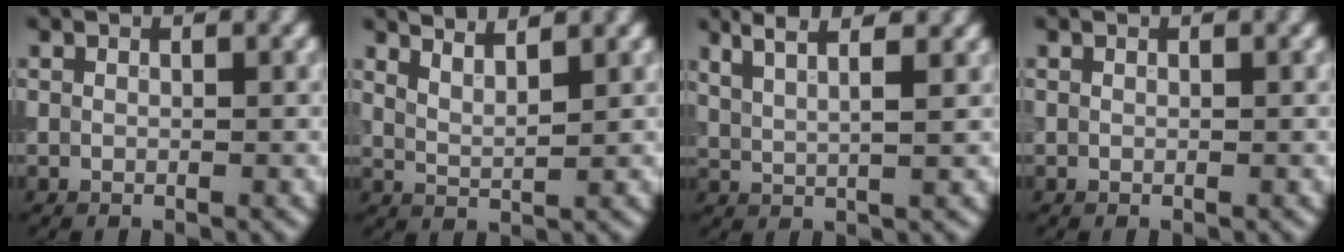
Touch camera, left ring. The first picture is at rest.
{"total": 3.4, "force": [3.0, 0.7, 1.5], "torque": [-0.015, 0.013, 0.042]}
{"total": 5.5, "force": [3.7, 1.9, 3.5], "torque": [-0.030, 0.028, 0.029]}
{"total": 0.0}